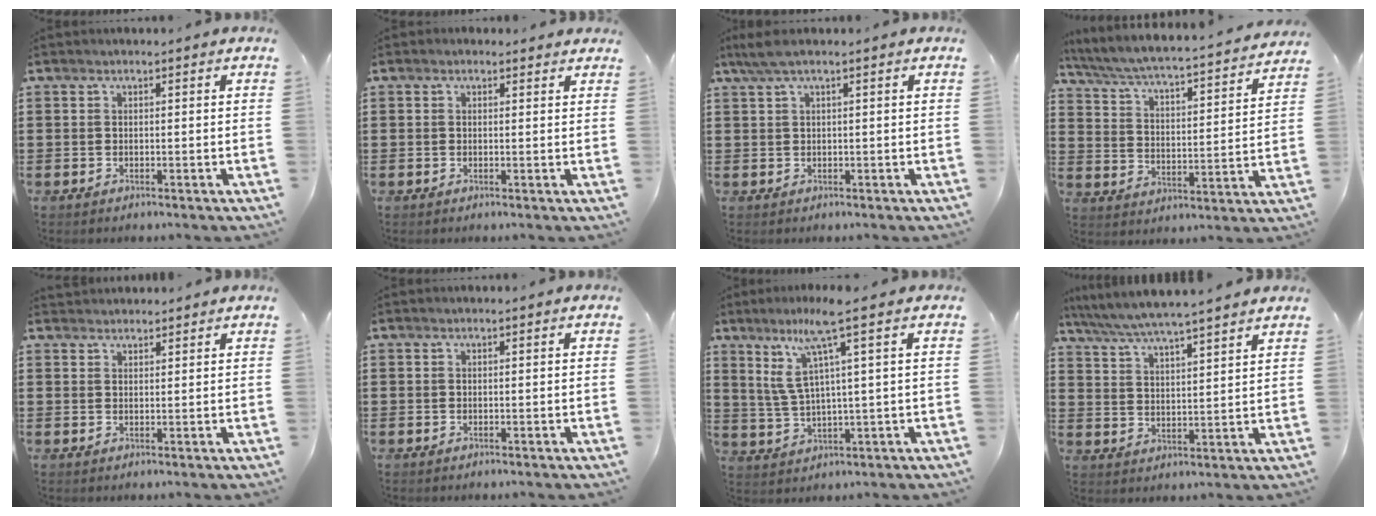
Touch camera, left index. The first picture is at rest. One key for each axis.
{"total": 0.9, "fx": 0.8, "fy": 0.3, "fz": 0.3, "tx": -0.007, "ty": 0.002, "tz": 0.015}
{"total": 2.2, "fx": 1.0, "fy": 0.2, "fz": 2.0, "tx": -0.047, "ty": -0.003, "tz": 0.015}
{"total": 3.9, "fx": 3.5, "fy": -0.2, "fz": 1.5, "tx": -0.052, "ty": -0.037, "tz": 0.048}
{"total": 1.7, "fx": 1.7, "fy": 0.3, "fz": -0.2, "tx": 0.000, "ty": 0.002, "tz": 0.034}
{"total": 0.0}
{"total": 8.3, "fx": 4.3, "fy": 0.0, "fz": 7.1, "tx": -0.164, "ty": -0.011, "tz": 0.068}
{"total": 5.5, "fx": 5.1, "fy": -0.5, "fz": 2.0, "tx": -0.059, "ty": -0.030, "tz": 0.087}